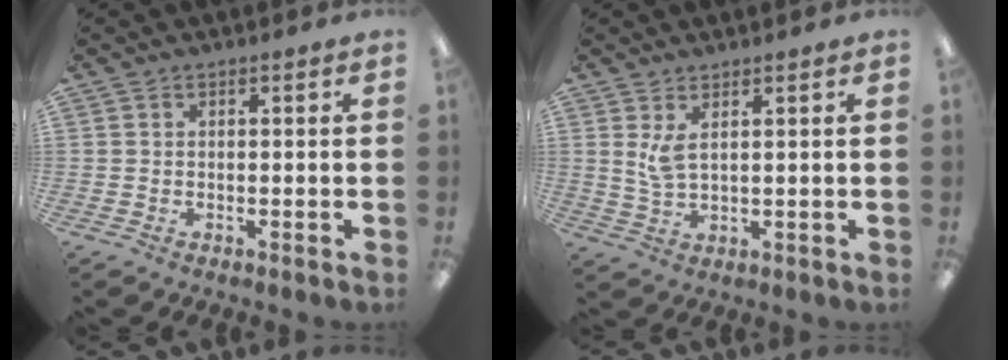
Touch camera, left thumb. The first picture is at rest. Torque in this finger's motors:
{"motor_torque": [-0.30, -0.03, -0.15, 0.12, 0.08]}